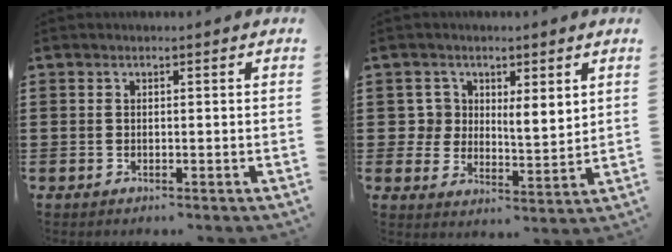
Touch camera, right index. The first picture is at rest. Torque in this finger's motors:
{"motor_torque": [0.78, 0.06, 0.17, 0.04]}